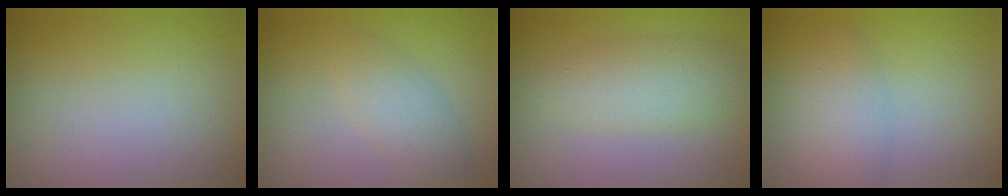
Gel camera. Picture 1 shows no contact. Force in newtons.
{"total": 2.5, "press": 2.5, "slide": 0.1}
{"total": 4.0, "press": 4.0, "slide": 0.1}
{"total": 2.8, "press": 2.8, "slide": 0.1}